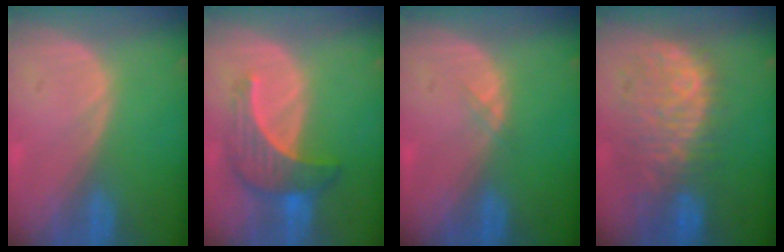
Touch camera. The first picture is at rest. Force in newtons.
{"total": 7.1, "press": 6.9, "slide": 1.8}
{"total": 0.6, "press": 0.6, "slide": 0.1}
{"total": 10.8, "press": 9.4, "slide": 5.3}